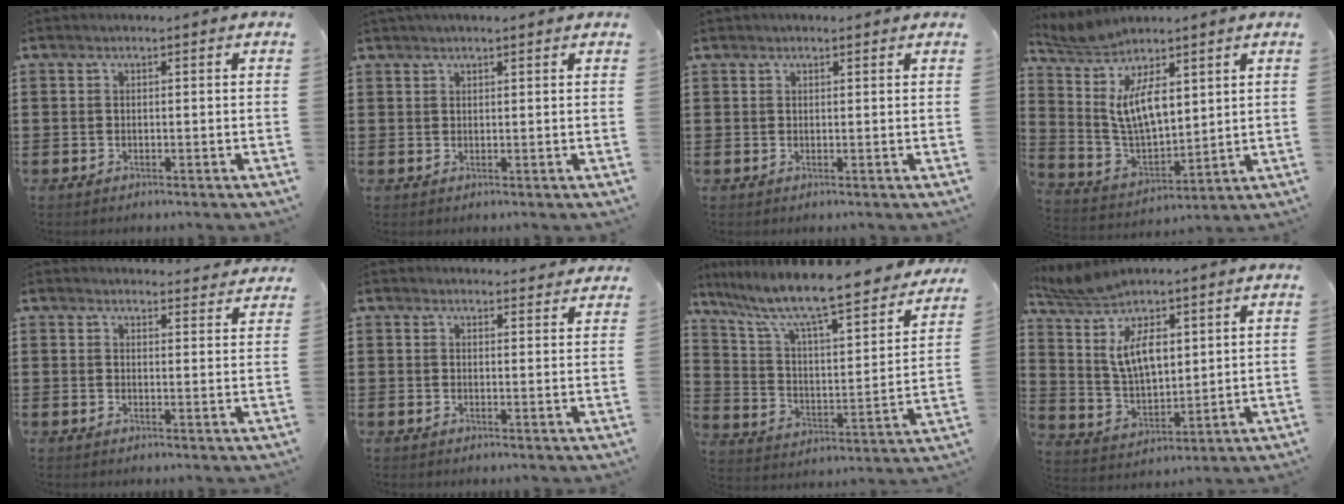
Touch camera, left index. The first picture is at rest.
{"total": 1.2, "force": [1.1, 0.3, 0.4], "torque": [-0.009, 0.001, 0.020]}
{"total": 0.7, "force": [0.7, 0.2, 0.2], "torque": [-0.005, 0.003, 0.012]}
{"total": 9.5, "force": [5.0, 4.4, 6.7], "torque": [-0.158, -0.015, 0.091]}
{"total": 2.7, "force": [2.6, 0.3, 0.2], "torque": [-0.005, -0.011, 0.048]}
{"total": 2.0, "force": [2.0, 0.4, 0.1], "torque": [0.001, -0.006, 0.038]}
{"total": 9.9, "force": [8.3, 0.8, 5.2], "torque": [-0.137, -0.065, 0.135]}
{"total": 9.6, "force": [5.3, 4.6, 6.5], "torque": [-0.163, -0.010, 0.093]}